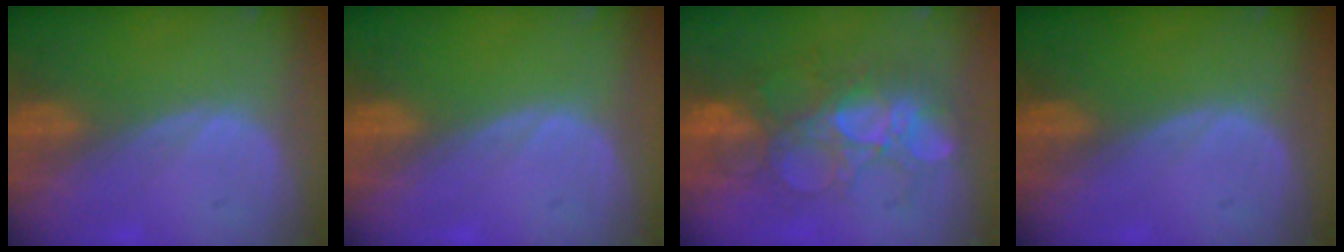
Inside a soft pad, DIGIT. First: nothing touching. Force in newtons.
{"total": 0.0}
{"total": 9.1, "press": 8.9, "slide": 1.9}
{"total": 0.0}